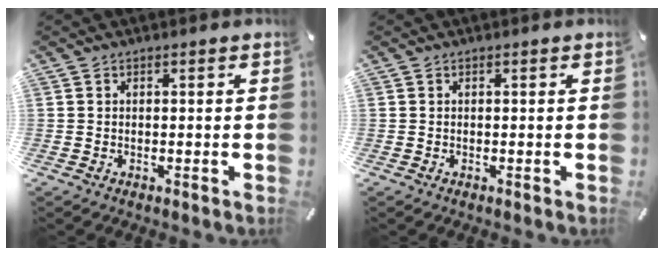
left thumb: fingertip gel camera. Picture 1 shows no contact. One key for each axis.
{"total": 0.0}